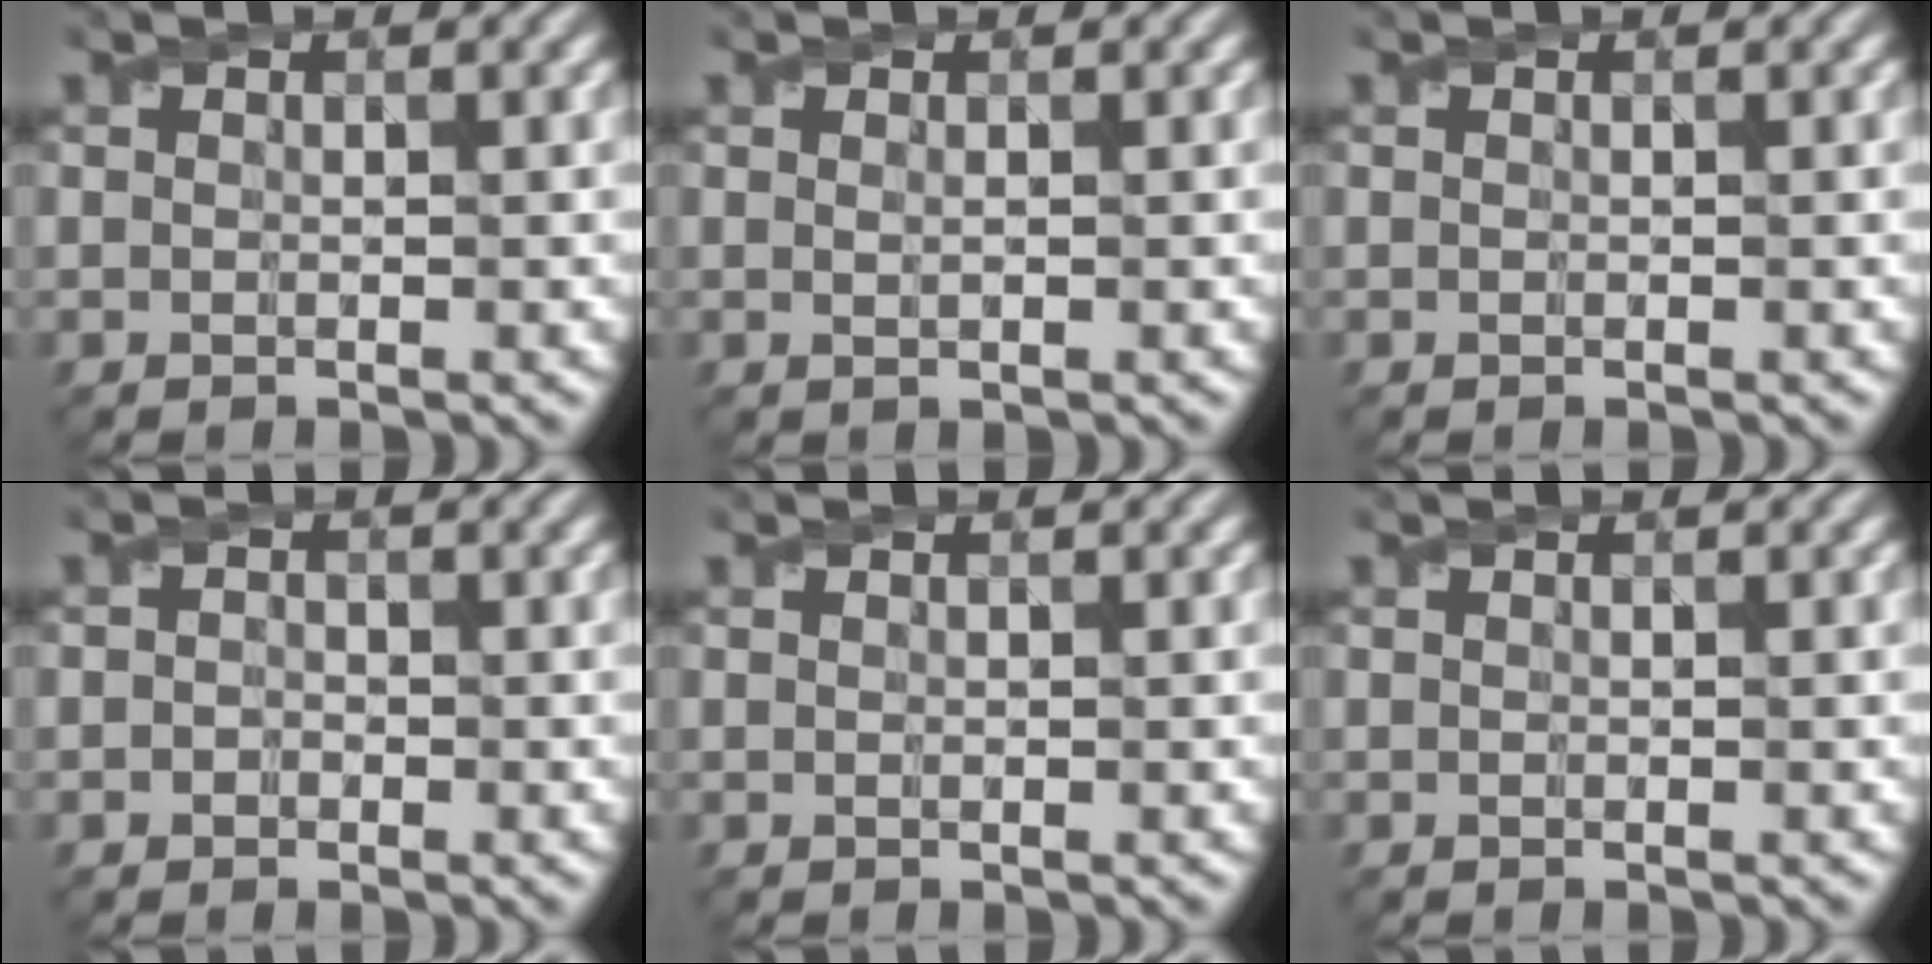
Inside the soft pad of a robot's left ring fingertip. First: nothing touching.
{"total": 0.6, "force": [0.2, 0.1, 0.5], "torque": [-0.012, 0.000, 0.002]}
{"total": 0.0}
{"total": 0.9, "force": [-0.3, 0.8, 0.4], "torque": [-0.005, -0.003, -0.009]}
{"total": 0.0}
{"total": 0.0}